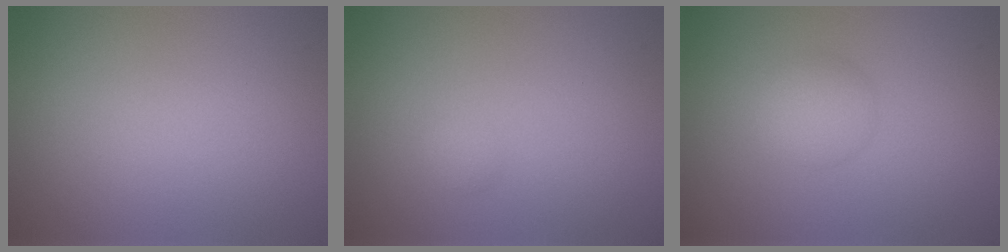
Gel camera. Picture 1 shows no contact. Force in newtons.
{"total": 0.6, "press": 0.6, "slide": 0.1}
{"total": 2.5, "press": 2.5, "slide": 0.1}